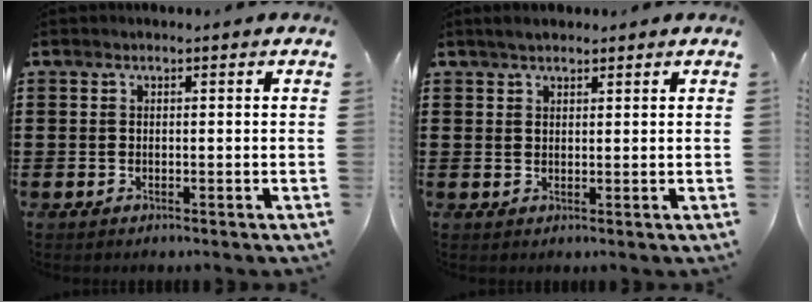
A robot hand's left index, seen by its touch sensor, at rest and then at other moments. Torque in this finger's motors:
{"motor_torque": [0.94, -0.50, 0.20, 0.01]}